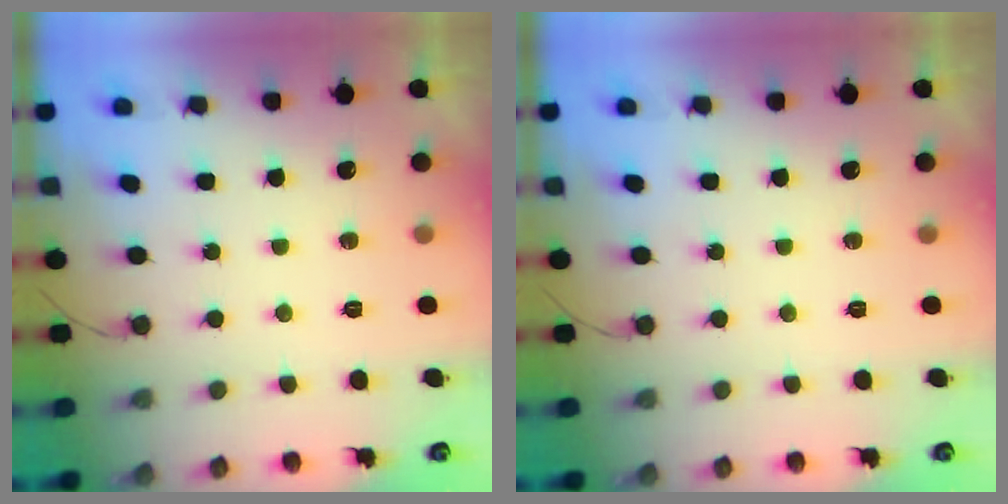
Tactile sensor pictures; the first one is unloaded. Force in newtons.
{"total": 0.0}